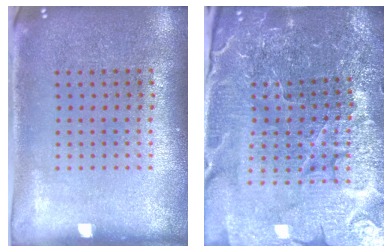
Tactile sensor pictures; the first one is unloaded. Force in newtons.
{"total": 5.4, "press": 5.1, "slide": 1.8}